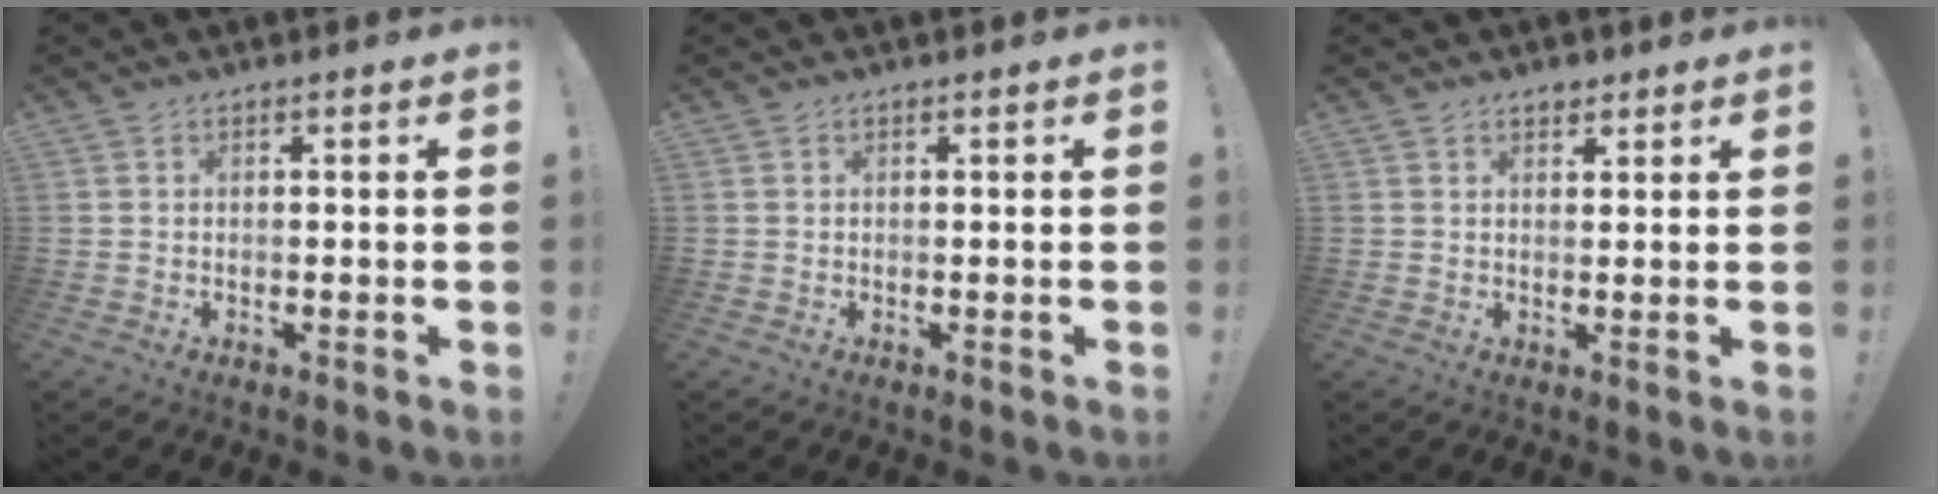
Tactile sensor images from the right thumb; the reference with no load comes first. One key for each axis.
{"total": 0.0}
{"total": 2.1, "fx": 1.6, "fy": 1.3, "fz": 0.5, "tx": 0.009, "ty": -0.010, "tz": 0.024}